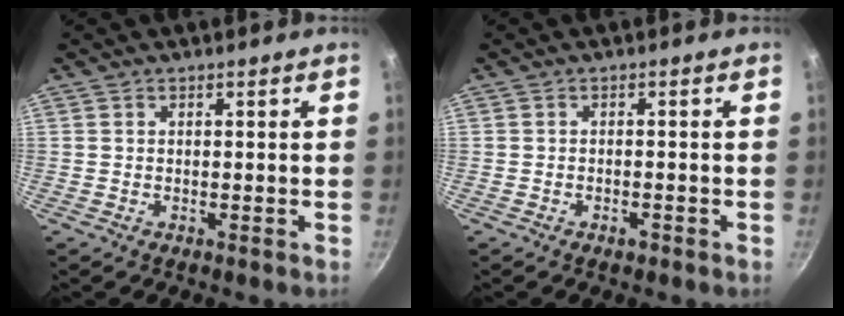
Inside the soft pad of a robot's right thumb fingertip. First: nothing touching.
{"total": 1.4, "force": [-0.9, 0.6, 0.8], "torque": [-0.014, 0.007, -0.012]}